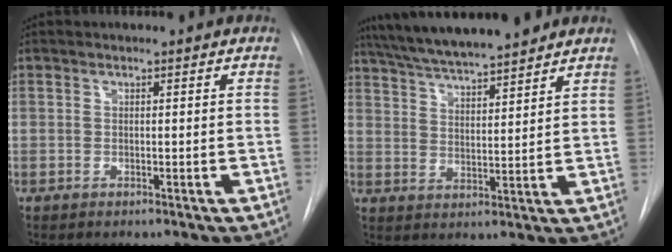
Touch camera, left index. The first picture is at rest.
{"total": 14.2, "force": [12.4, 1.3, 6.7], "torque": [-0.115, 0.020, 0.205]}